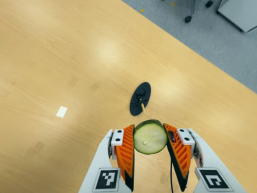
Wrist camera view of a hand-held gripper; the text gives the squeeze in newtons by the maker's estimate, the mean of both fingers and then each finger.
{"total": 10.9, "left": 9.9, "right": 11.8}